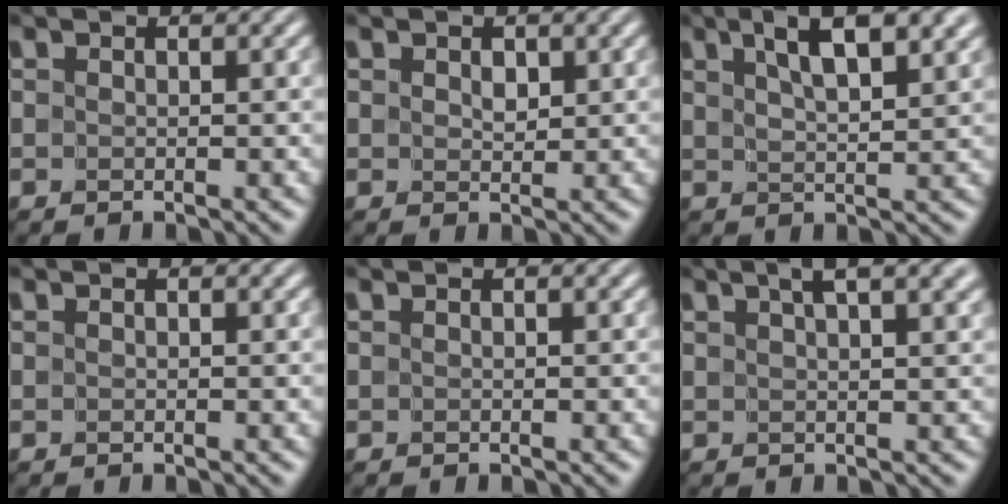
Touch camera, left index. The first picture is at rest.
{"total": 1.1, "force": [0.6, 0.6, 0.7], "torque": [-0.008, -0.003, 0.013]}
{"total": 7.0, "force": [4.3, 2.0, 5.1], "torque": [-0.072, 0.017, 0.062]}
{"total": 0.0}
{"total": 0.0}
{"total": 6.1, "force": [4.0, 2.1, 4.2], "torque": [-0.031, 0.024, 0.030]}